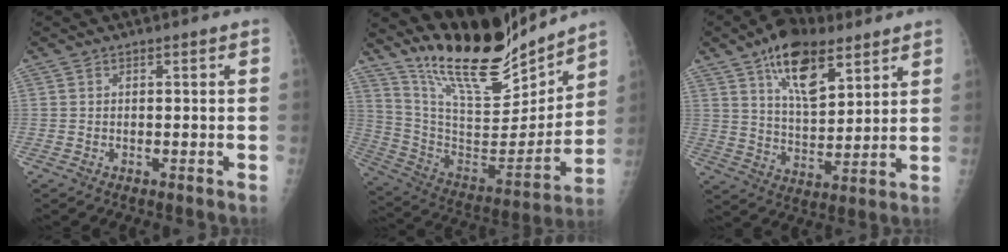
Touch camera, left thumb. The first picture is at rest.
{"total": 23.3, "force": [19.6, 6.5, 10.8], "torque": [-0.142, -0.111, 0.339]}
{"total": 14.4, "force": [8.3, 6.8, 9.6], "torque": [-0.132, -0.036, 0.143]}